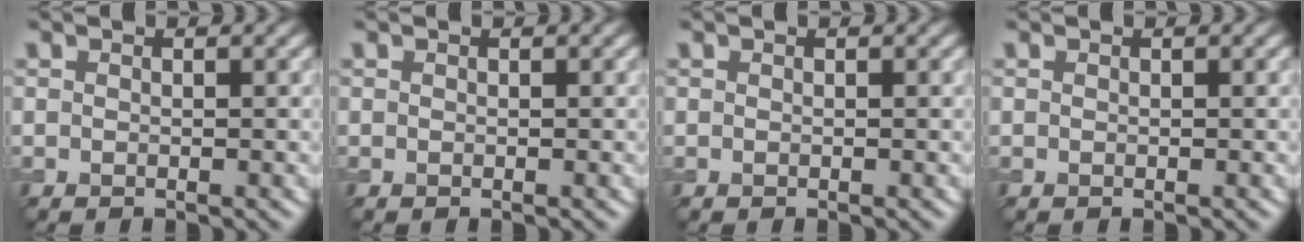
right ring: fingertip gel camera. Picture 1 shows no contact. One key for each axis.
{"total": 0.0}
{"total": 0.0}
{"total": 0.0}